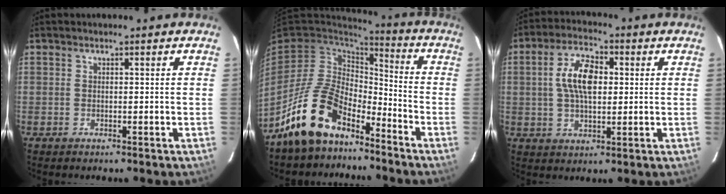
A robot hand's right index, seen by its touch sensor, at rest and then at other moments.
{"total": 15.0, "force": [-10.5, 7.4, 7.7], "torque": [-0.169, 0.008, -0.189]}
{"total": 9.3, "force": [1.3, 4.7, 7.9], "torque": [-0.150, 0.018, 0.023]}